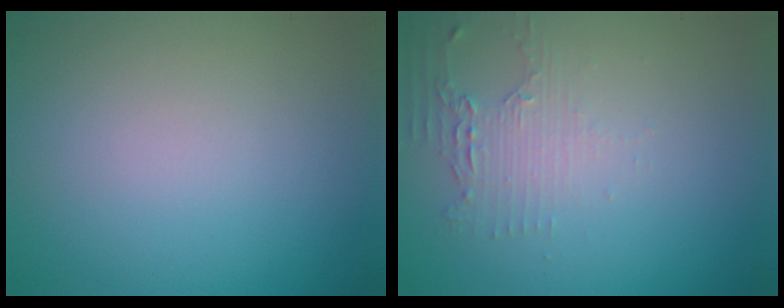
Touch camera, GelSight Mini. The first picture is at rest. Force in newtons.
{"total": 2.1, "press": 1.6, "slide": 1.4}